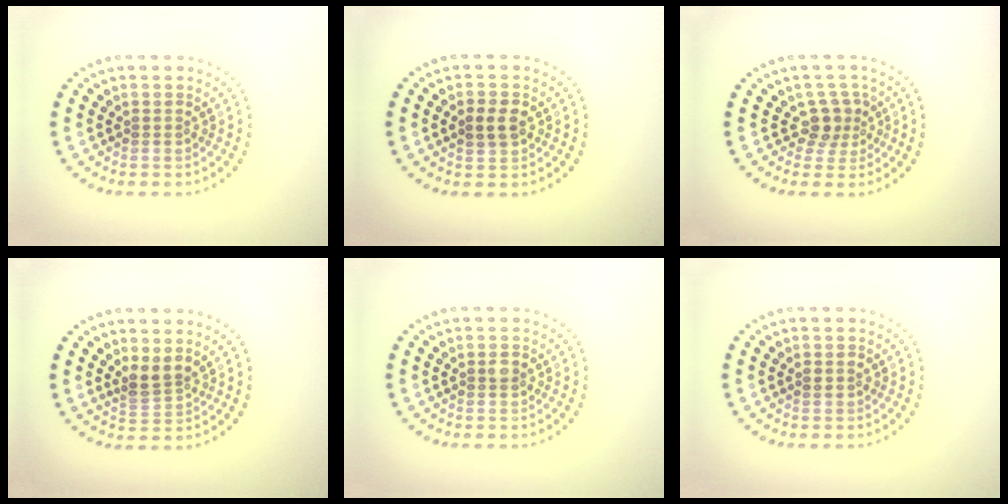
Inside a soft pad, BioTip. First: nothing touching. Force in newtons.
{"total": 2.3, "press": 2.3, "slide": 0.2}
{"total": 2.3, "press": 1.8, "slide": 1.4}
{"total": 2.2, "press": 1.8, "slide": 1.4}
{"total": 0.9, "press": 0.9, "slide": 0.0}
{"total": 1.3, "press": 1.2, "slide": 0.3}